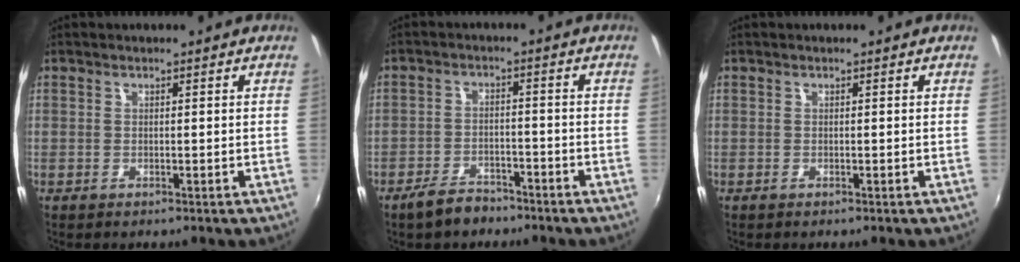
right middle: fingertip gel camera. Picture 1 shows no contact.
{"total": 5.7, "force": [-4.6, 2.6, 2.2], "torque": [-0.060, 0.007, -0.072]}
{"total": 0.0}